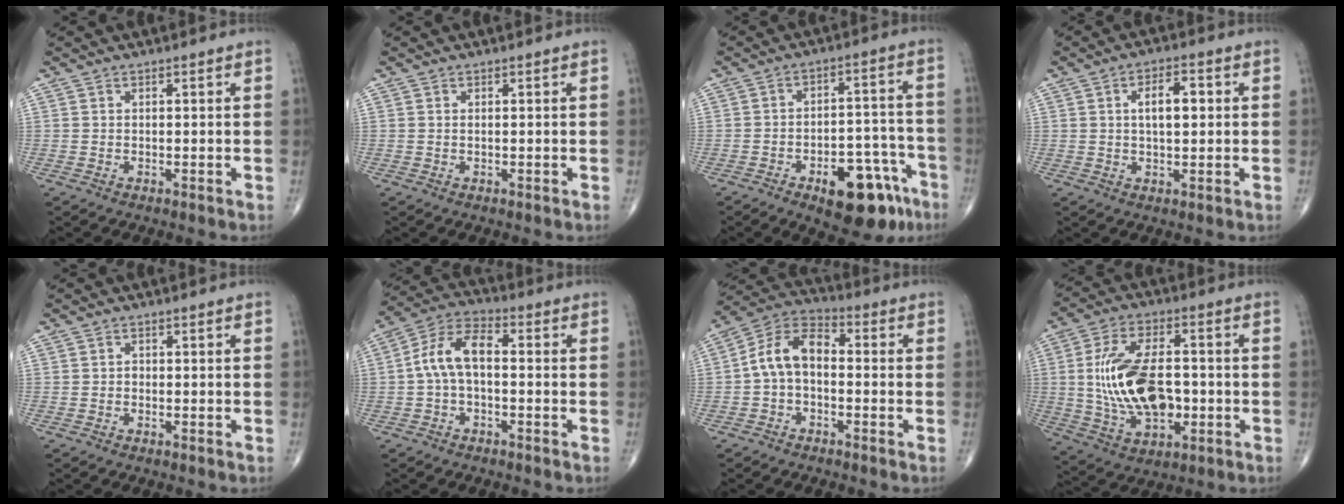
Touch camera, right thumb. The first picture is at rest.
{"total": 0.0}
{"total": 15.6, "force": [-8.7, 7.0, 10.9], "torque": [-0.115, 0.064, -0.114]}
{"total": 6.2, "force": [1.0, 2.9, 5.4], "torque": [-0.078, 0.007, 0.015]}
{"total": 0.6, "force": [-0.2, 0.5, 0.3], "torque": [0.000, 0.003, -0.006]}
{"total": 8.8, "force": [-0.4, 4.7, 7.5], "torque": [-0.145, 0.033, -0.017]}
{"total": 9.5, "force": [-0.7, 5.9, 7.4], "torque": [-0.127, 0.035, -0.029]}
{"total": 16.9, "force": [-0.9, 9.4, 14.1], "torque": [-0.256, 0.008, -0.007]}